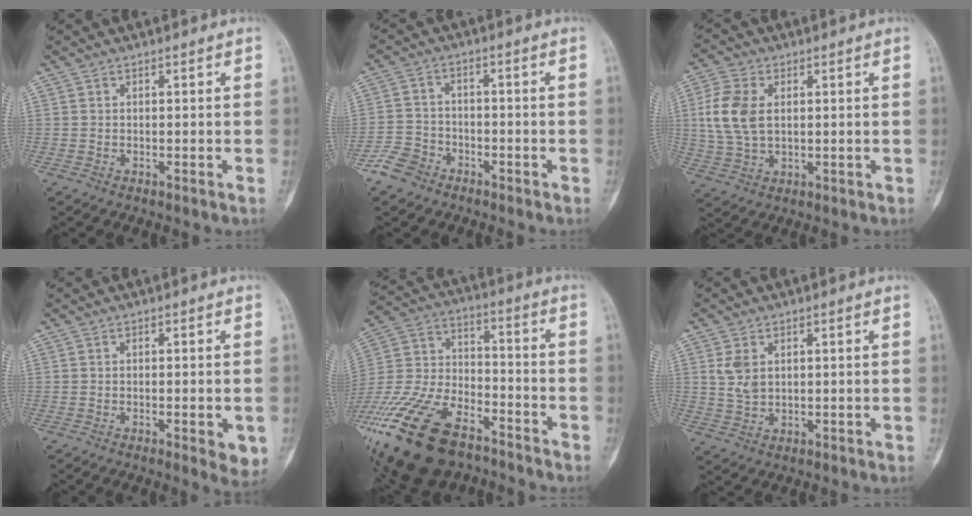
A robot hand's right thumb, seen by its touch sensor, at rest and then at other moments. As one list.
[{"total": 6.1, "force": [-4.2, 4.2, 1.4], "torque": [-0.010, 0.022, -0.085]}, {"total": 9.7, "force": [1.3, 6.3, 7.2], "torque": [-0.154, 0.003, 0.029]}, {"total": 5.0, "force": [-1.5, 1.8, 4.4], "torque": [-0.039, -0.006, -0.015]}, {"total": 27.8, "force": [-17.2, 14.1, 16.6], "torque": [-0.419, 0.029, -0.317]}, {"total": 4.6, "force": [1.2, 3.3, 3.0], "torque": [-0.044, -0.003, 0.029]}]